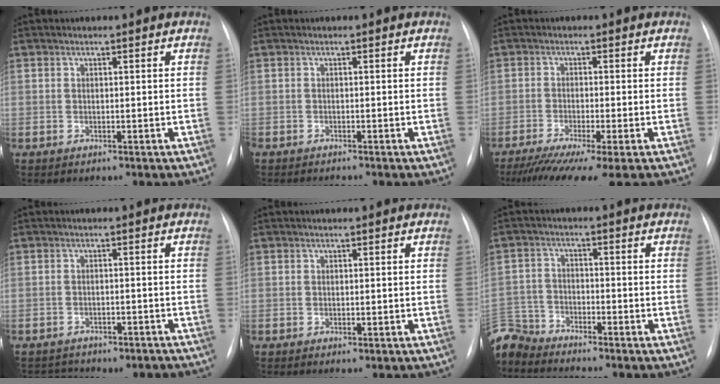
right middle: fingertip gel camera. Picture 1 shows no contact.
{"total": 1.6, "force": [-1.5, -0.1, 0.4], "torque": [-0.007, -0.004, -0.023]}
{"total": 10.1, "force": [-7.2, 0.1, 7.0], "torque": [-0.112, -0.028, -0.115]}
{"total": 7.1, "force": [-6.2, 3.3, 1.2], "torque": [-0.016, 0.016, -0.065]}
{"total": 0.7, "force": [-0.2, 0.2, 0.7], "torque": [-0.012, -0.003, 0.001]}
{"total": 7.0, "force": [-6.9, 1.4, -0.1], "torque": [-0.005, 0.000, -0.143]}